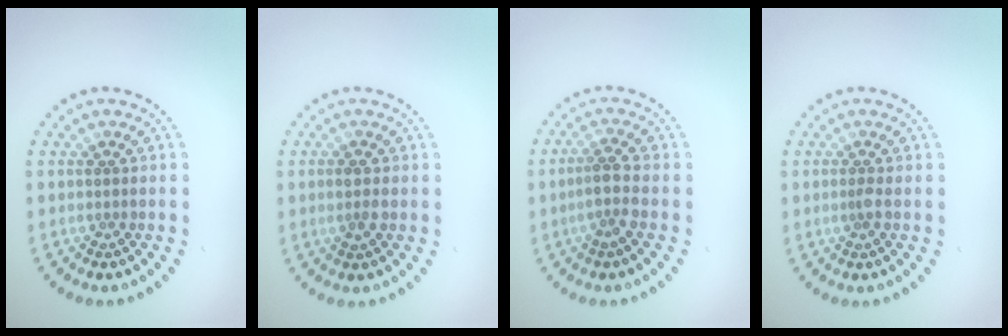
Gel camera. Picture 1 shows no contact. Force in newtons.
{"total": 1.4, "press": 1.4, "slide": 0.3}
{"total": 2.2, "press": 1.7, "slide": 1.5}
{"total": 0.8, "press": 0.5, "slide": 0.6}